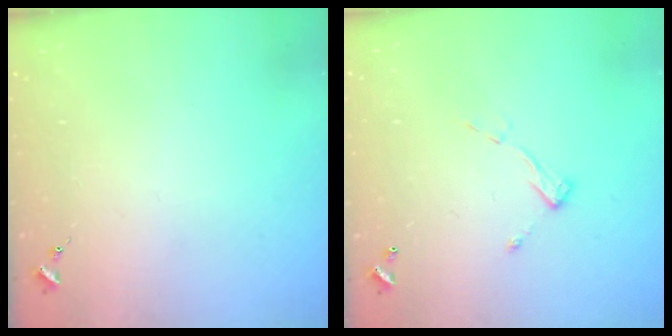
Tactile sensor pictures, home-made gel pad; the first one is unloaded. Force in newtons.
{"total": 6.7, "press": 6.7, "slide": 0.3}